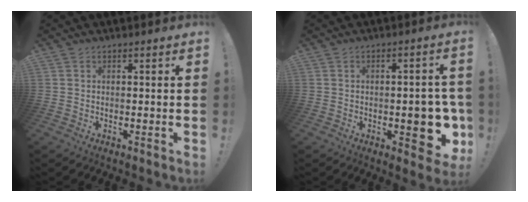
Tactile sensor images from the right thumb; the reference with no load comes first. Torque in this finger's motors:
{"motor_torque": [1.76, 1.99, 1.67, -0.86, 0.07]}